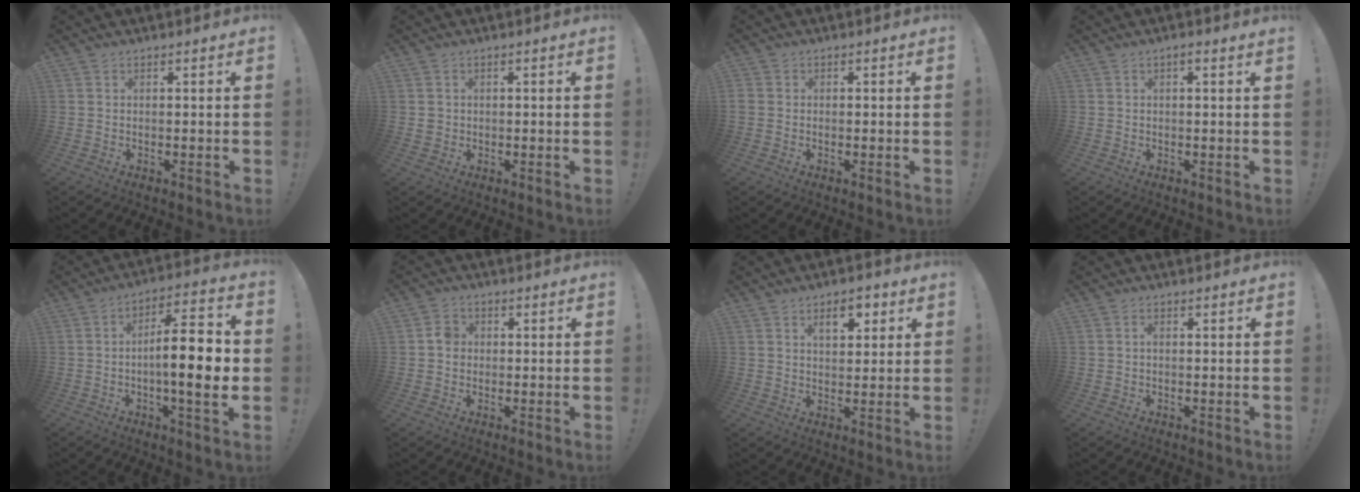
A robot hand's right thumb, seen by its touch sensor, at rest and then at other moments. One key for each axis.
{"total": 1.5, "fx": 0.1, "fy": 1.5, "fz": 0.3, "tx": -0.010, "ty": 0.006, "tz": 0.005}
{"total": 1.3, "fx": -0.4, "fy": 1.1, "fz": 0.4, "tx": -0.011, "ty": 0.007, "tz": -0.006}
{"total": 1.1, "fx": 0.4, "fy": -0.3, "fz": 1.0, "tx": -0.021, "ty": 0.000, "tz": 0.006}
{"total": 15.7, "fx": -2.1, "fy": 4.2, "fz": 15.0, "tx": -0.226, "ty": 0.015, "tz": -0.036}
{"total": 3.7, "fx": -0.1, "fy": 3.2, "fz": 1.8, "tx": -0.027, "ty": 0.009, "tz": -0.004}
{"total": 6.7, "fx": 3.0, "fy": 3.6, "fz": 4.7, "tx": -0.059, "ty": -0.004, "tz": 0.048}
{"total": 0.6, "fx": -0.1, "fy": 0.2, "fz": 0.5, "tx": -0.020, "ty": 0.006, "tz": -0.002}